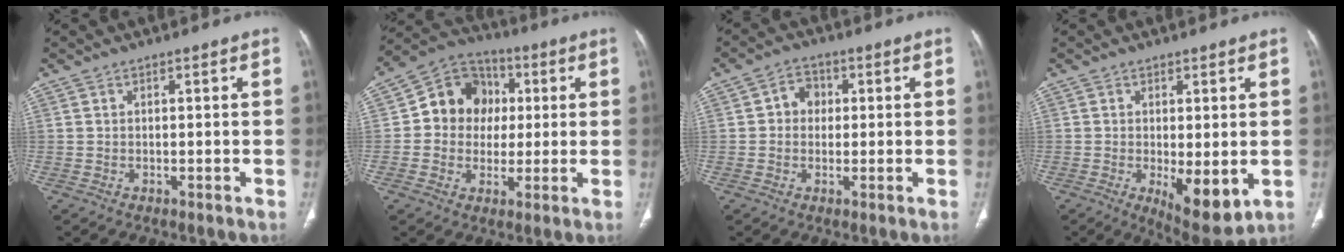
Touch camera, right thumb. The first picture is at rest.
{"total": 12.3, "force": [1.1, 10.9, 5.5], "torque": [-0.042, 0.018, 0.008]}
{"total": 4.4, "force": [0.5, 3.8, 2.2], "torque": [-0.010, 0.011, 0.001]}
{"total": 9.0, "force": [-1.8, 3.4, 8.2], "torque": [-0.116, -0.026, -0.018]}